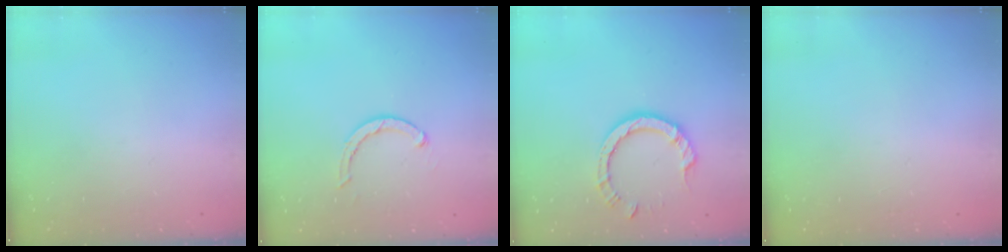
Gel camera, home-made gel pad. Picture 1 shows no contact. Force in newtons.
{"total": 2.6, "press": 2.5, "slide": 0.4}
{"total": 8.5, "press": 8.4, "slide": 1.0}
{"total": 2.5, "press": 2.5, "slide": 0.2}